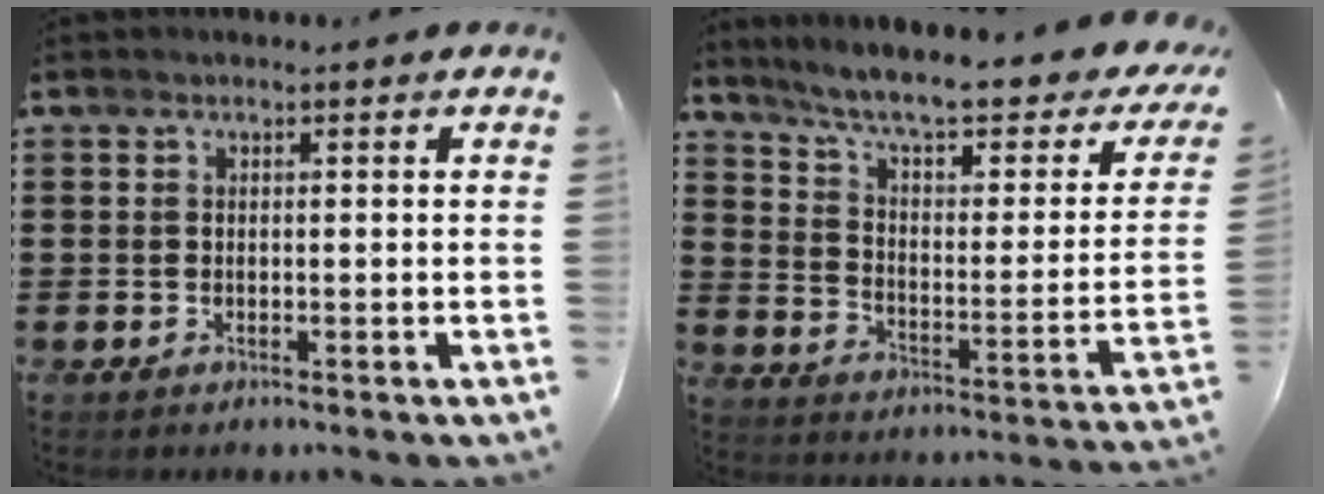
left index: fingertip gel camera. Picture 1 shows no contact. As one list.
[{"total": 8.0, "force": [6.0, 0.8, 5.2], "torque": [-0.114, -0.046, 0.095]}]